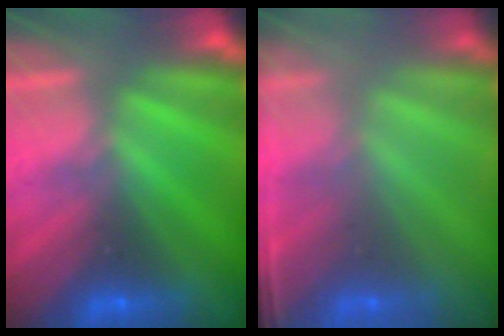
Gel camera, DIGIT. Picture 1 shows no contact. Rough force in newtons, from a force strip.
{"total": 1.0}